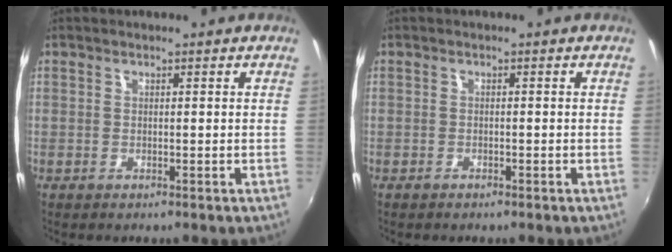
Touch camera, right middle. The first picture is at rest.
{"total": 0.8, "force": [-0.7, 0.3, 0.1], "torque": [-0.006, -0.002, -0.012]}